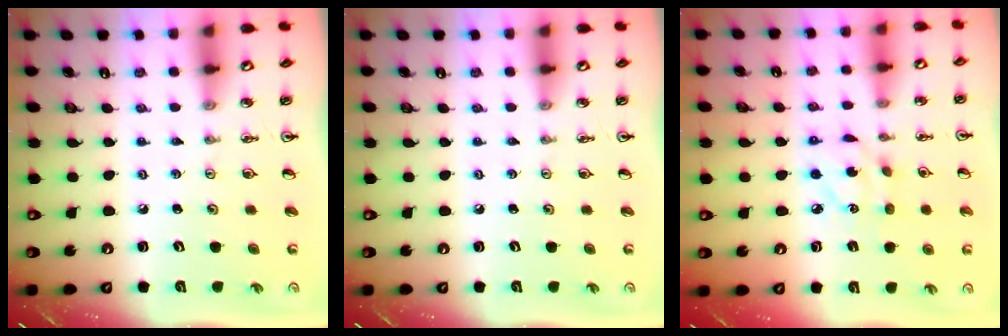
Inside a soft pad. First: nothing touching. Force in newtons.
{"total": 0.0}
{"total": 6.9, "press": 6.9, "slide": 0.1}